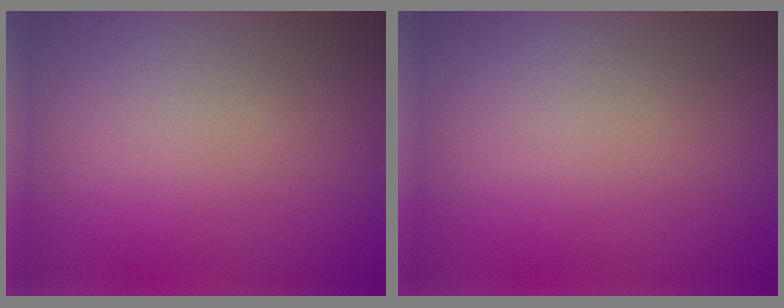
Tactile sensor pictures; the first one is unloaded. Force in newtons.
{"total": 0.0}